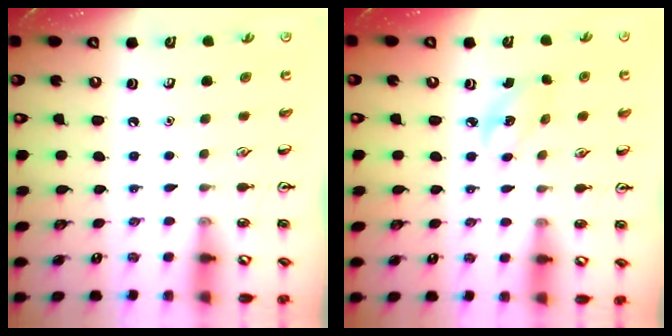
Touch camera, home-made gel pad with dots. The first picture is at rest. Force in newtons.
{"total": 2.8, "press": 2.7, "slide": 0.8}